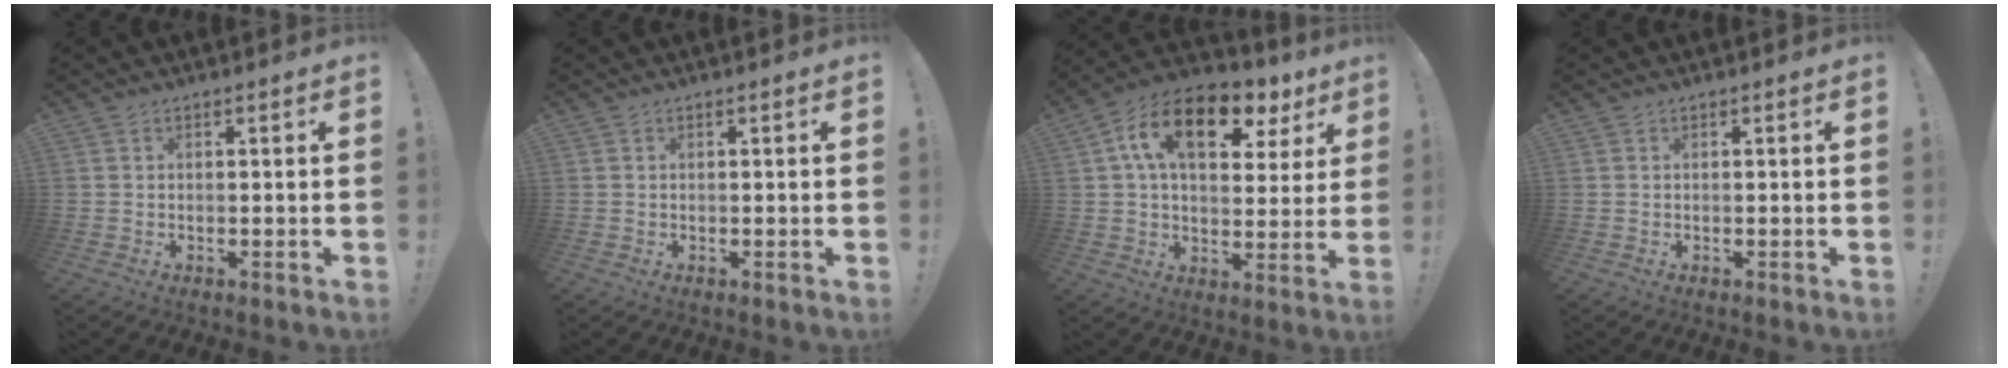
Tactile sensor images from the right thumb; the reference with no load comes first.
{"total": 0.0}
{"total": 17.5, "force": [7.7, 9.3, 12.7], "torque": [-0.193, -0.031, 0.128]}
{"total": 0.0}